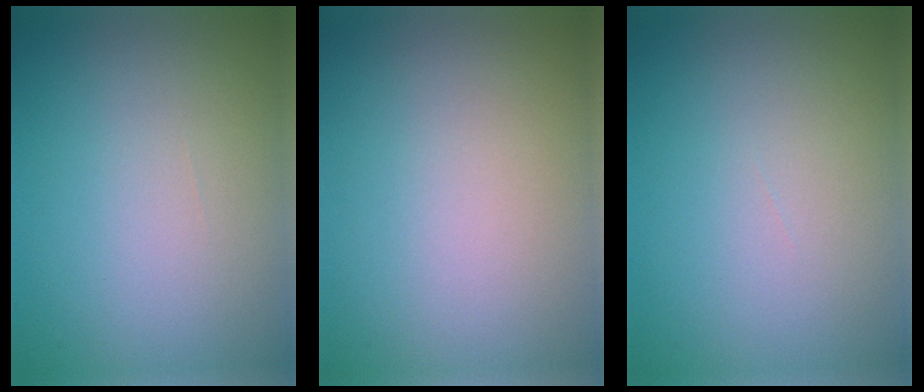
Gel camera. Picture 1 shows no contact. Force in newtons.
{"total": 0.0}
{"total": 0.0}